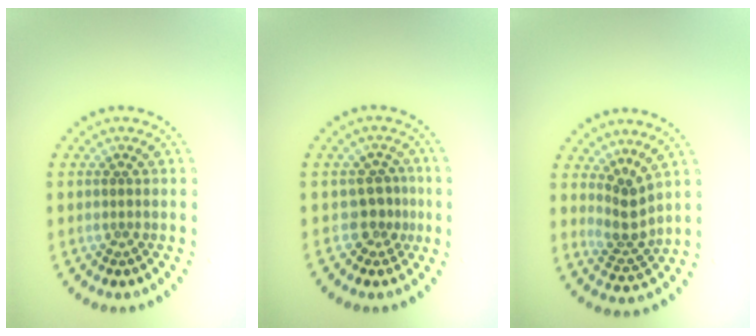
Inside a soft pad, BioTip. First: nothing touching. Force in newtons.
{"total": 2.1, "press": 1.5, "slide": 1.6}
{"total": 2.6, "press": 1.9, "slide": 1.7}